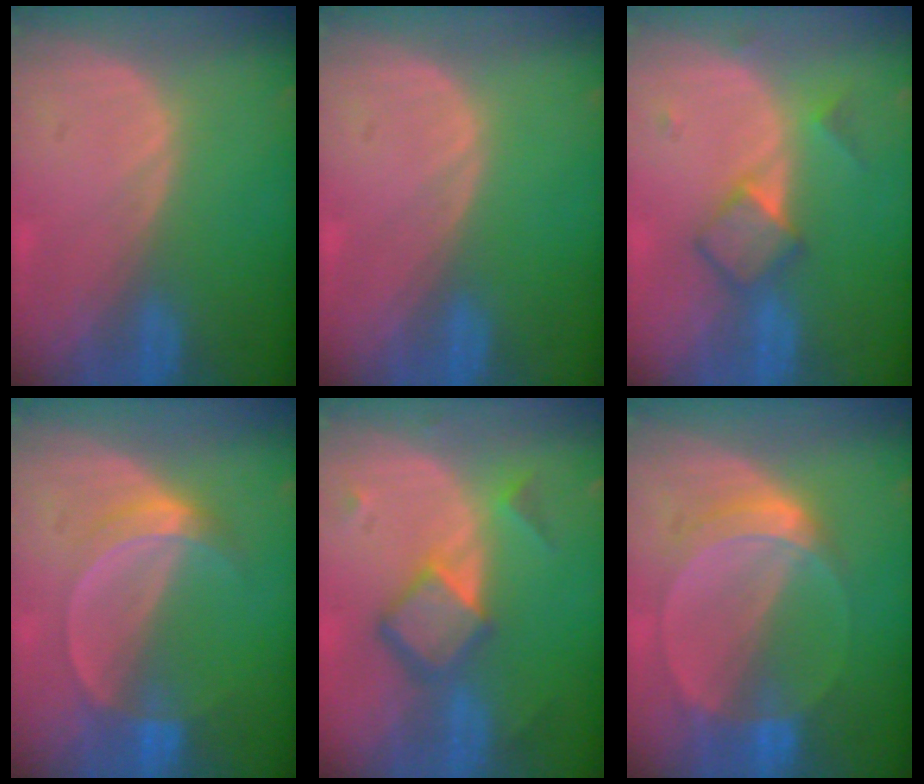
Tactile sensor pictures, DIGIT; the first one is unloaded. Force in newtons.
{"total": 0.0}
{"total": 4.9, "press": 4.7, "slide": 1.4}
{"total": 5.1, "press": 4.6, "slide": 2.1}
{"total": 6.7, "press": 5.8, "slide": 3.5}
{"total": 6.0, "press": 5.5, "slide": 2.4}